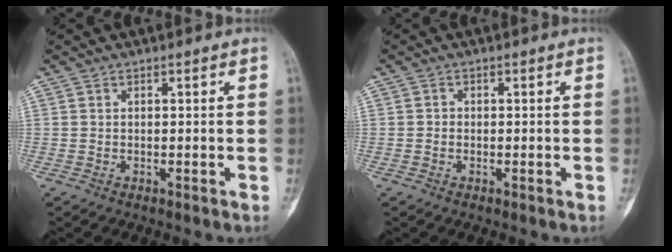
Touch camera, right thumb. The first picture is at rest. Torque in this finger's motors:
{"motor_torque": [-0.21, 0.03, 0.19, -0.19, -0.13]}